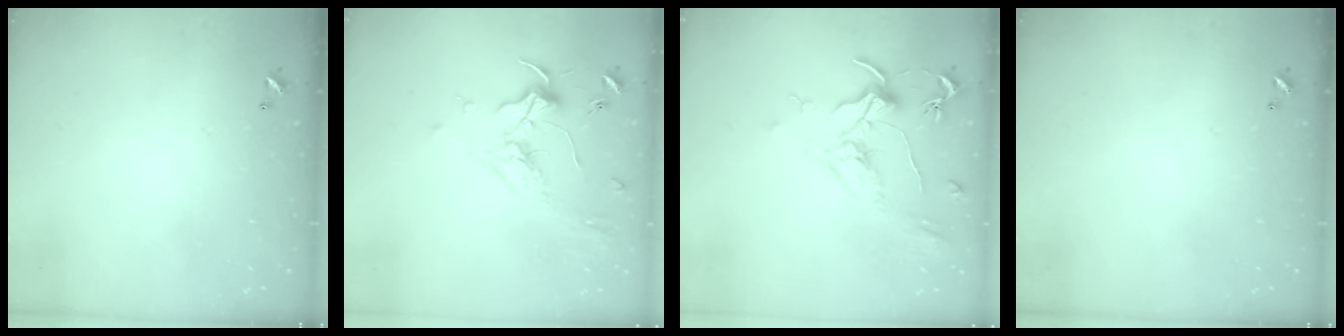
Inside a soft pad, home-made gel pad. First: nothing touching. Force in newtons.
{"total": 1.8, "press": 1.7, "slide": 0.7}
{"total": 2.0, "press": 1.8, "slide": 0.8}
{"total": 0.0}